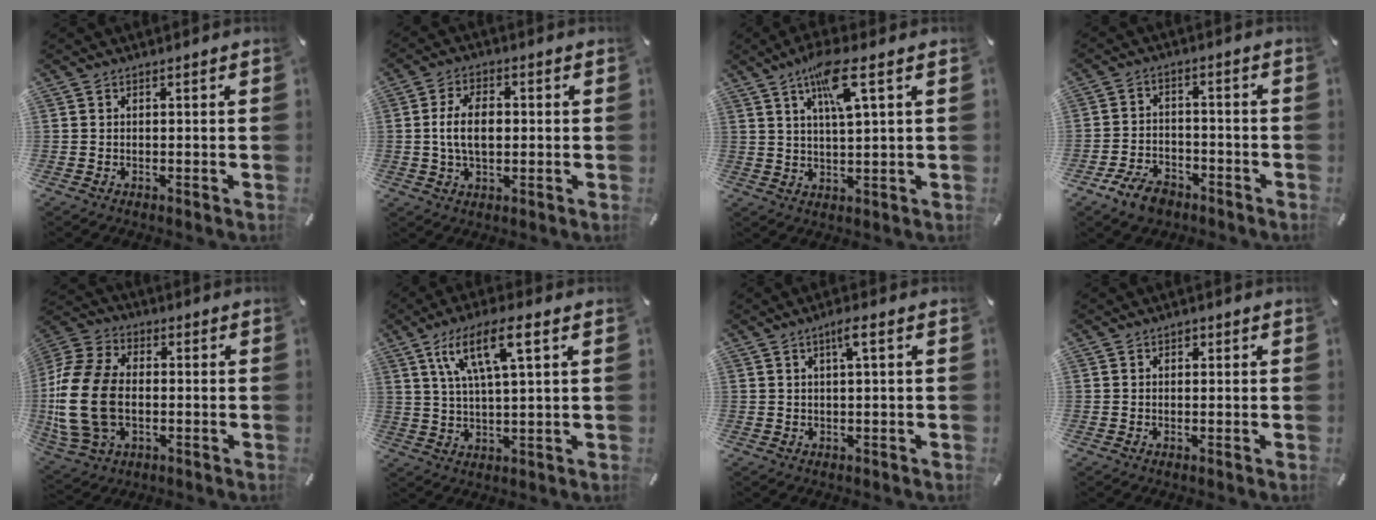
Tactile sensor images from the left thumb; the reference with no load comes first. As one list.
[{"total": 8.5, "force": [0.2, 5.0, 6.9], "torque": [-0.140, 0.006, -0.002]}, {"total": 9.6, "force": [4.5, 1.7, 8.3], "torque": [-0.161, 0.003, 0.076]}, {"total": 6.9, "force": [-4.7, 4.2, 2.8], "torque": [-0.056, 0.027, -0.089]}, {"total": 18.0, "force": [-2.6, 13.1, 12.0], "torque": [-0.262, 0.016, -0.047]}, {"total": 11.3, "force": [5.0, 2.7, 9.8], "torque": [-0.194, 0.001, 0.084]}, {"total": 3.5, "force": [1.1, 0.3, 3.4], "torque": [-0.058, -0.003, 0.014]}, {"total": 0.8, "force": [0.2, 0.7, 0.3], "torque": [-0.005, 0.007, 0.001]}]